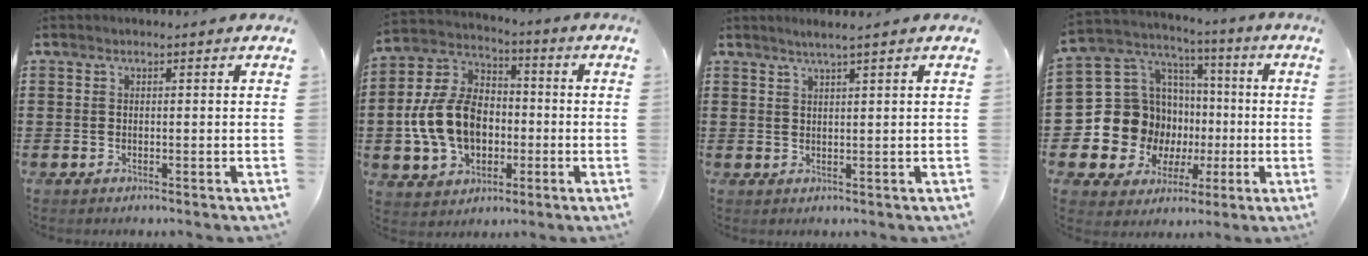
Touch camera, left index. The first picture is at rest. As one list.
[{"total": 12.1, "force": [-1.7, 9.1, 7.8], "torque": [-0.203, 0.016, -0.033]}, {"total": 2.0, "force": [1.6, -0.3, 1.2], "torque": [-0.026, 0.000, 0.029]}, {"total": 14.4, "force": [-2.2, 13.6, 4.2], "torque": [-0.138, -0.021, -0.010]}]